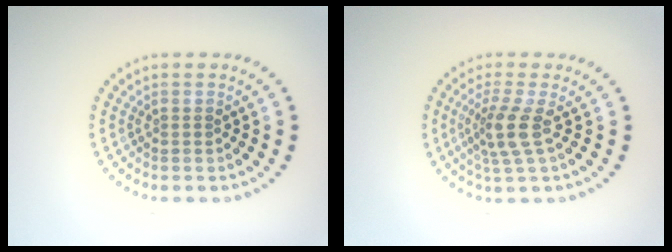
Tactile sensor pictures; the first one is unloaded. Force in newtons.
{"total": 2.8, "press": 2.1, "slide": 1.8}